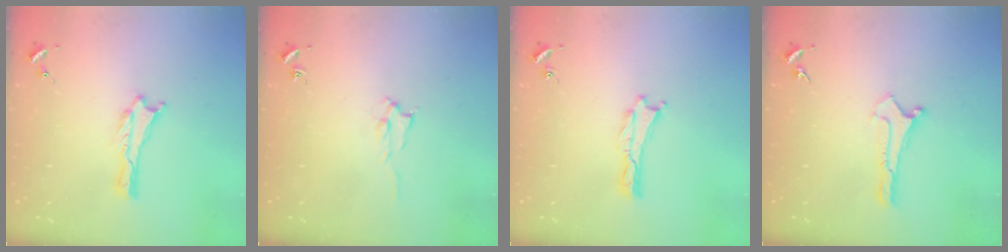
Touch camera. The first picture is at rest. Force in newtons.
{"total": 1.4, "press": 1.4, "slide": 0.2}
{"total": 0.0}
{"total": 0.0}